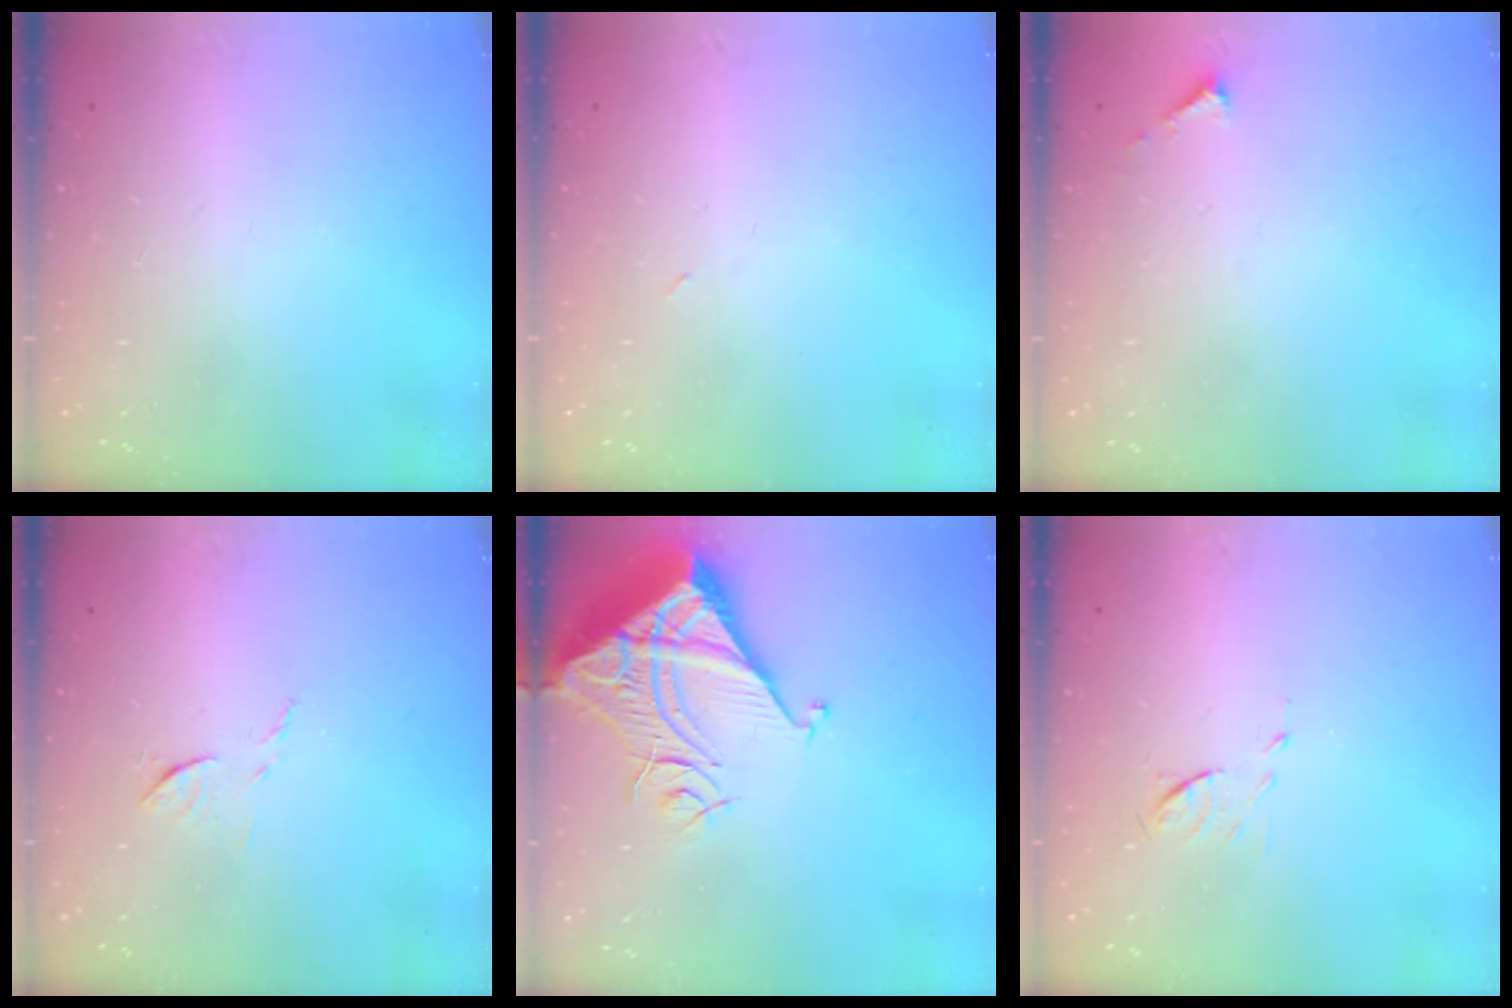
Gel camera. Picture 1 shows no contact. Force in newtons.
{"total": 2.4, "press": 2.3, "slide": 0.8}
{"total": 2.1, "press": 2.1, "slide": 0.2}
{"total": 6.7, "press": 6.7, "slide": 0.3}
{"total": 10.3, "press": 10.3, "slide": 1.3}
{"total": 5.8, "press": 5.8, "slide": 0.8}